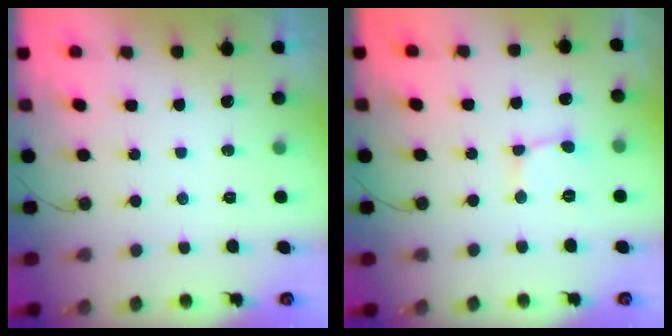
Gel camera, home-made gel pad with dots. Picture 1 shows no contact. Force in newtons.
{"total": 1.8, "press": 1.7, "slide": 0.2}